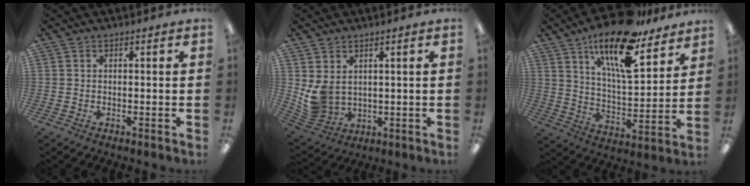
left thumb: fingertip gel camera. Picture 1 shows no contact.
{"total": 6.7, "force": [2.8, 5.2, 3.1], "torque": [-0.089, -0.010, 0.057]}
{"total": 19.3, "force": [13.6, 6.3, 12.1], "torque": [-0.210, -0.078, 0.227]}